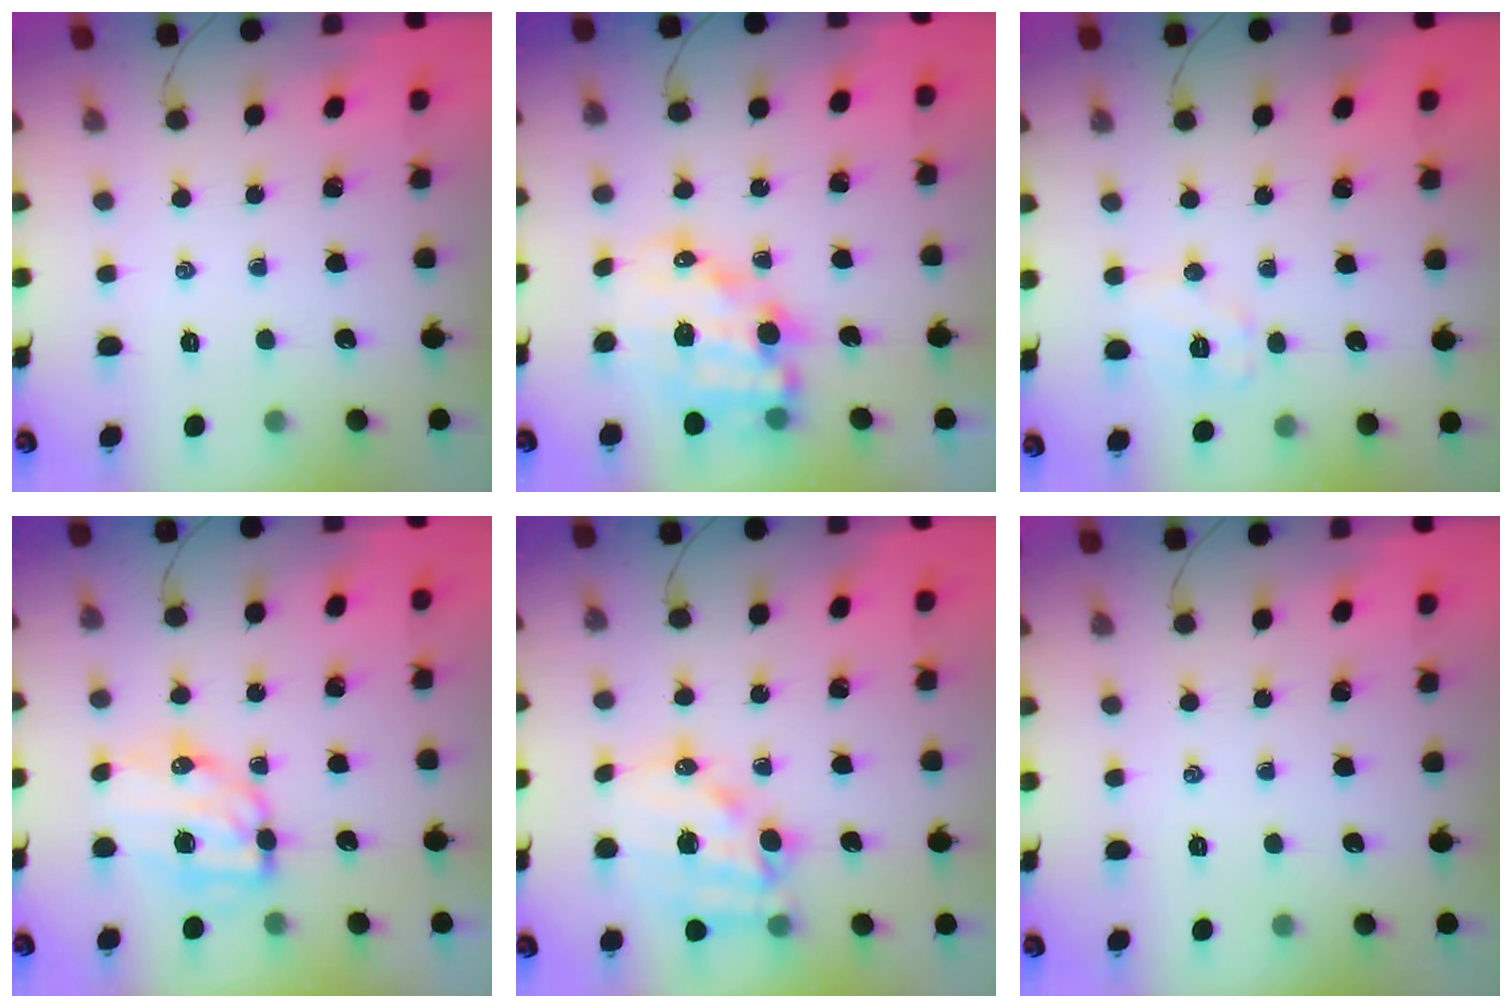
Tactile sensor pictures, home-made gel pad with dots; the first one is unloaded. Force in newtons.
{"total": 12.7, "press": 12.4, "slide": 2.9}
{"total": 7.1, "press": 7.1, "slide": 0.8}
{"total": 8.7, "press": 8.5, "slide": 1.8}
{"total": 14.4, "press": 14.0, "slide": 3.2}
{"total": 0.0}